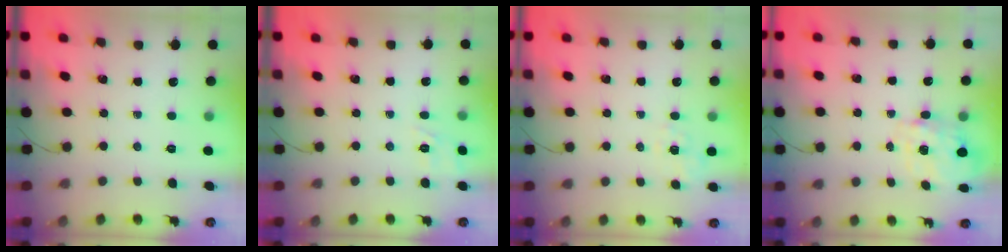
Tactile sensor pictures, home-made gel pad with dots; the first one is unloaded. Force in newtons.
{"total": 2.9, "press": 2.3, "slide": 1.8}
{"total": 1.8, "press": 0.4, "slide": 1.7}
{"total": 3.8, "press": 3.7, "slide": 0.9}